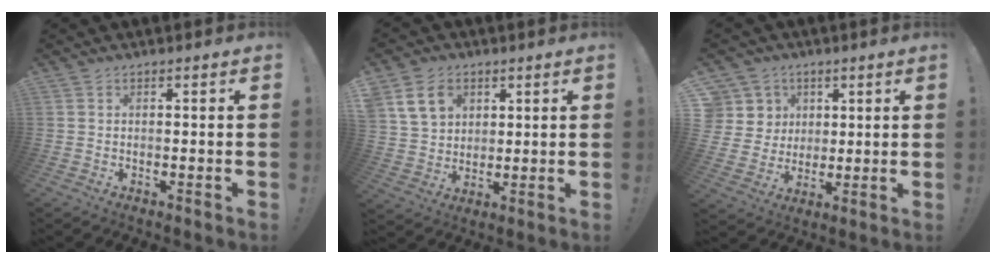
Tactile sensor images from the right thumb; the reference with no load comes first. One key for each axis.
{"total": 11.6, "fx": 5.6, "fy": 8.9, "fz": 4.9, "tx": -0.072, "ty": -0.016, "tz": 0.113}
{"total": 9.4, "fx": 3.4, "fy": 8.6, "fz": 2.0, "tx": -0.033, "ty": -0.020, "tz": 0.075}